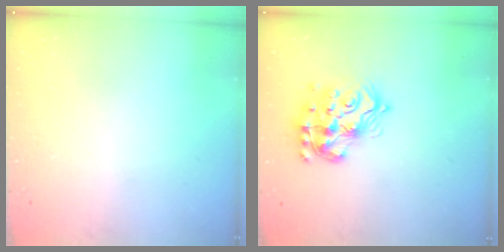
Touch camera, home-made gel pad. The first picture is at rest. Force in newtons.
{"total": 16.9, "press": 16.9, "slide": 1.4}